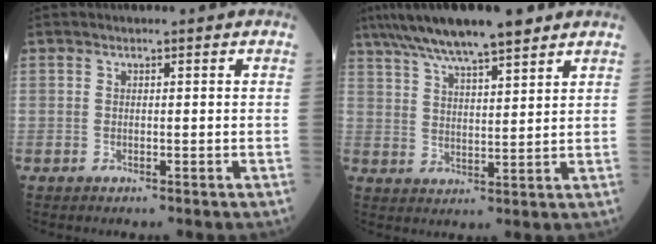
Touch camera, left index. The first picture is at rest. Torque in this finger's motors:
{"motor_torque": [0.87, -0.72, 0.47, 0.07]}